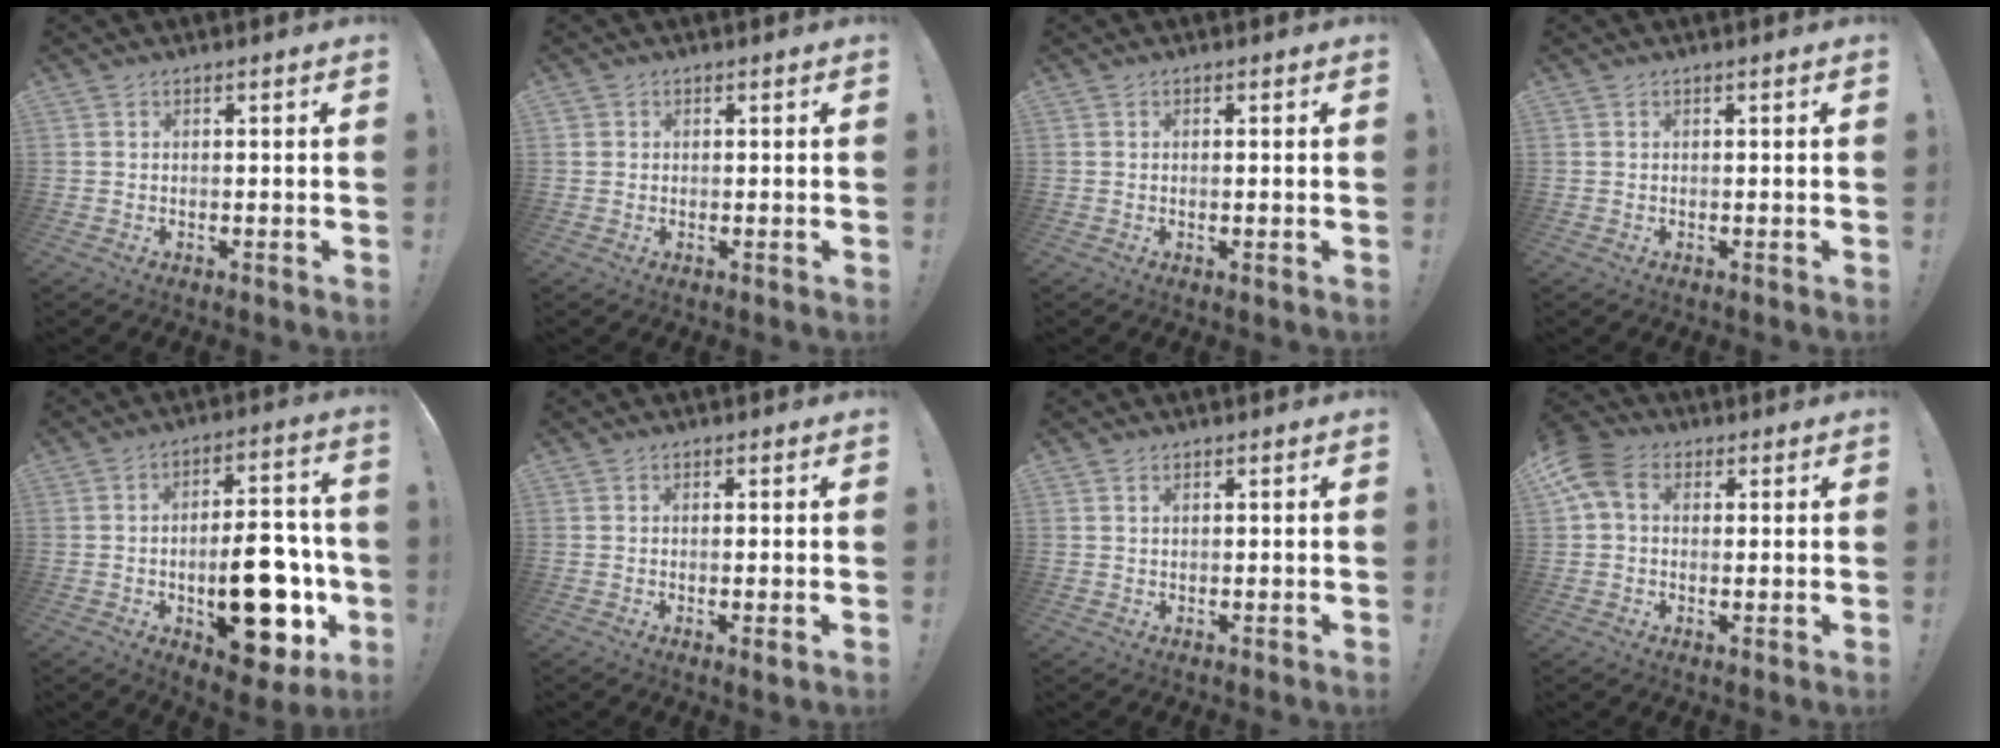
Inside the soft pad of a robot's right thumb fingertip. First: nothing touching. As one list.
[{"total": 1.0, "force": [0.4, 0.9, 0.2], "torque": [-0.011, 0.004, 0.009]}, {"total": 0.6, "force": [0.1, 0.0, 0.6], "torque": [-0.009, -0.002, 0.001]}, {"total": 0.0}, {"total": 21.6, "force": [-5.2, 10.5, 18.1], "torque": [-0.239, 0.027, -0.066]}, {"total": 2.0, "force": [0.1, -0.1, 2.0], "torque": [-0.029, -0.003, 0.001]}, {"total": 0.7, "force": [0.4, 0.2, 0.5], "torque": [-0.004, -0.001, 0.007]}, {"total": 9.1, "force": [2.8, 6.3, 5.9], "torque": [-0.119, 0.004, 0.058]}]